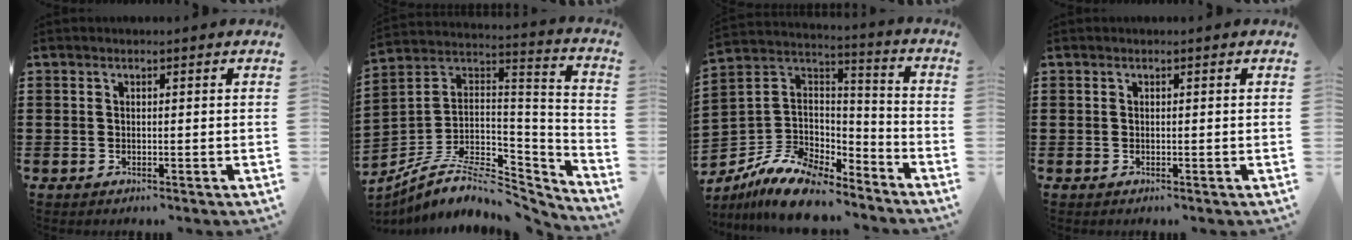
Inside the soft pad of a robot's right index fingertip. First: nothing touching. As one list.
[{"total": 8.4, "force": [-5.8, 3.6, 4.9], "torque": [-0.100, 0.001, -0.110]}, {"total": 11.2, "force": [-8.9, 5.1, 4.3], "torque": [-0.101, 0.024, -0.170]}, {"total": 0.0}]